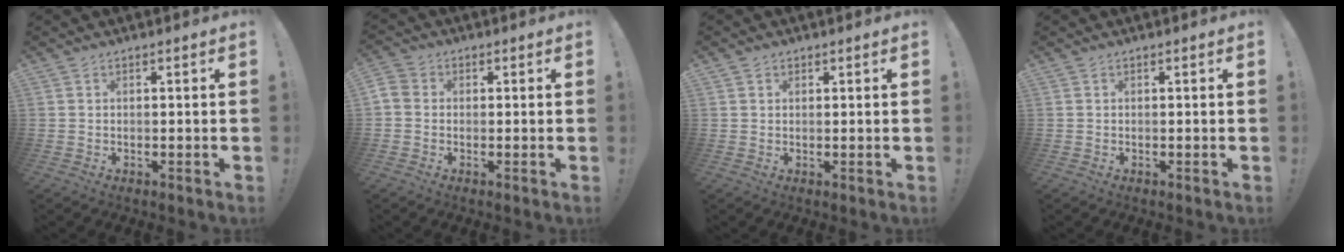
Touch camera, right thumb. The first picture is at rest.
{"total": 3.4, "force": [-0.7, 2.8, 1.8], "torque": [-0.045, 0.014, -0.012]}
{"total": 1.1, "force": [0.7, 0.9, 0.2], "torque": [-0.001, 0.000, 0.012]}
{"total": 0.0}